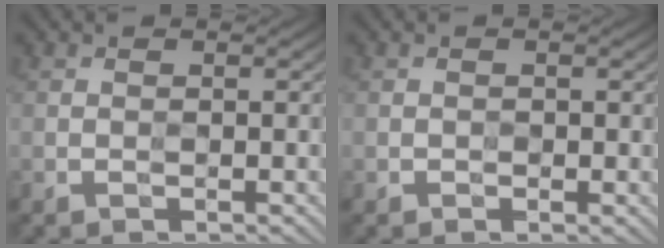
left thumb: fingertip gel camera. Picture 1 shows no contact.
{"total": 0.0}